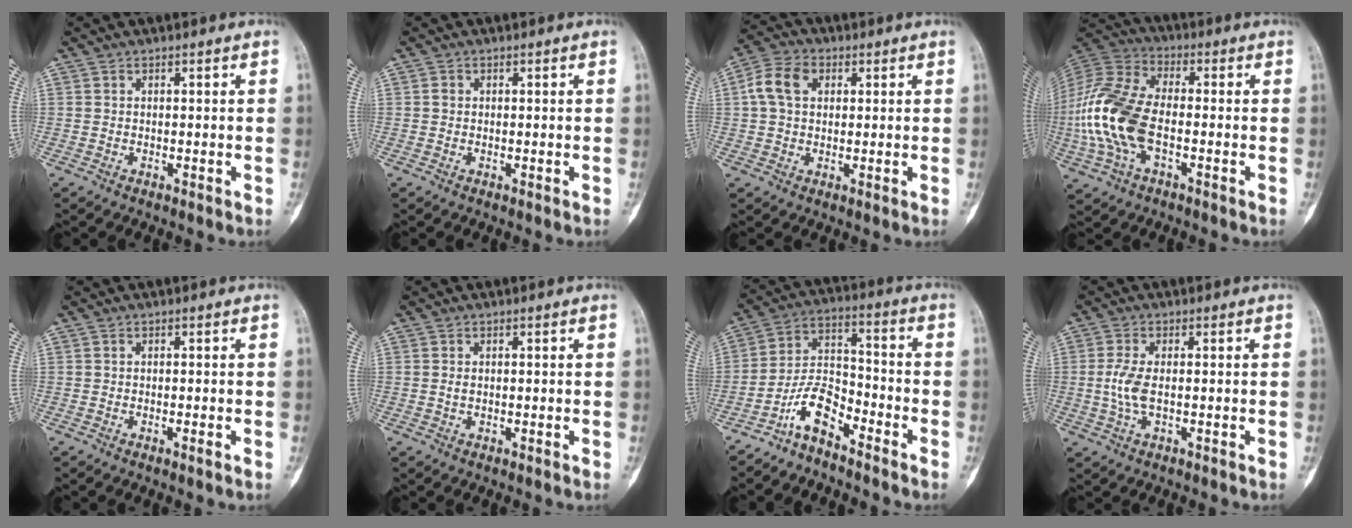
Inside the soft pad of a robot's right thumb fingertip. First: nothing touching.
{"total": 0.8, "force": [0.0, 0.7, 0.3], "torque": [-0.003, 0.002, 0.000]}
{"total": 7.4, "force": [1.7, 5.3, 4.8], "torque": [-0.089, 0.017, 0.027]}
{"total": 17.5, "force": [-3.1, 9.3, 14.5], "torque": [-0.322, 0.022, -0.061]}
{"total": 0.8, "force": [-0.4, 0.0, 0.7], "torque": [-0.010, -0.001, -0.006]}
{"total": 0.7, "force": [0.1, 0.4, 0.6], "torque": [-0.009, 0.001, 0.003]}
{"total": 8.2, "force": [-6.1, 3.2, 4.5], "torque": [-0.085, 0.069, -0.125]}
{"total": 4.6, "force": [-0.2, 1.7, 4.2], "torque": [-0.107, -0.002, -0.008]}